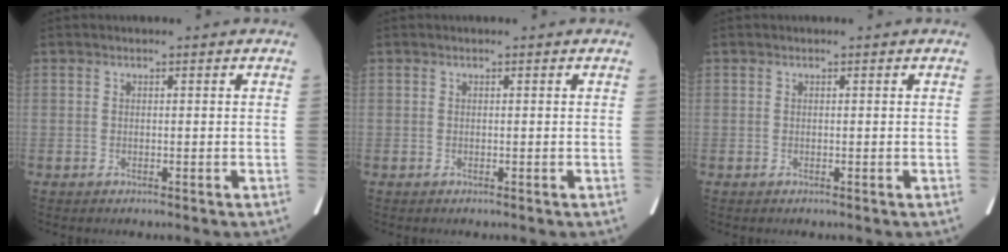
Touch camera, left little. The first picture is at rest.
{"total": 0.0}
{"total": 0.0}